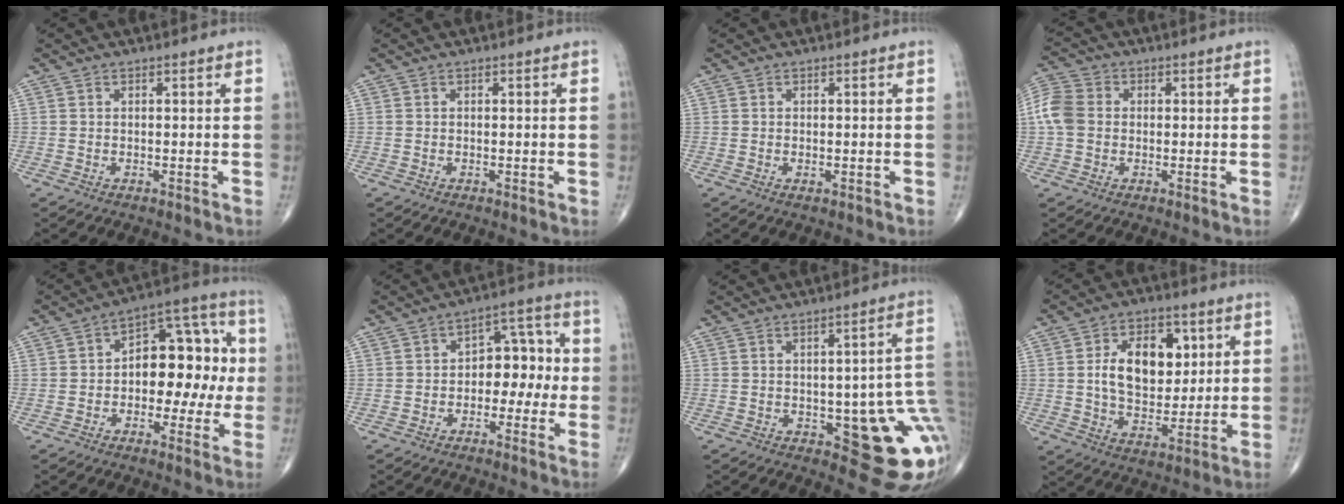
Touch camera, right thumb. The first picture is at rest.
{"total": 0.0}
{"total": 0.6, "force": [-0.2, 0.2, 0.5], "torque": [-0.008, -0.003, -0.004]}
{"total": 7.2, "force": [0.1, 5.8, 4.4], "torque": [-0.098, 0.019, -0.007]}
{"total": 14.7, "force": [-0.2, 8.9, 11.7], "torque": [-0.114, 0.051, -0.010]}
{"total": 8.7, "force": [-1.0, 5.8, 6.5], "torque": [-0.049, 0.037, -0.026]}
{"total": 15.6, "force": [-2.8, 5.8, 14.2], "torque": [-0.134, 0.010, -0.018]}
{"total": 14.0, "force": [3.0, 9.0, 10.3], "torque": [-0.122, -0.009, 0.053]}